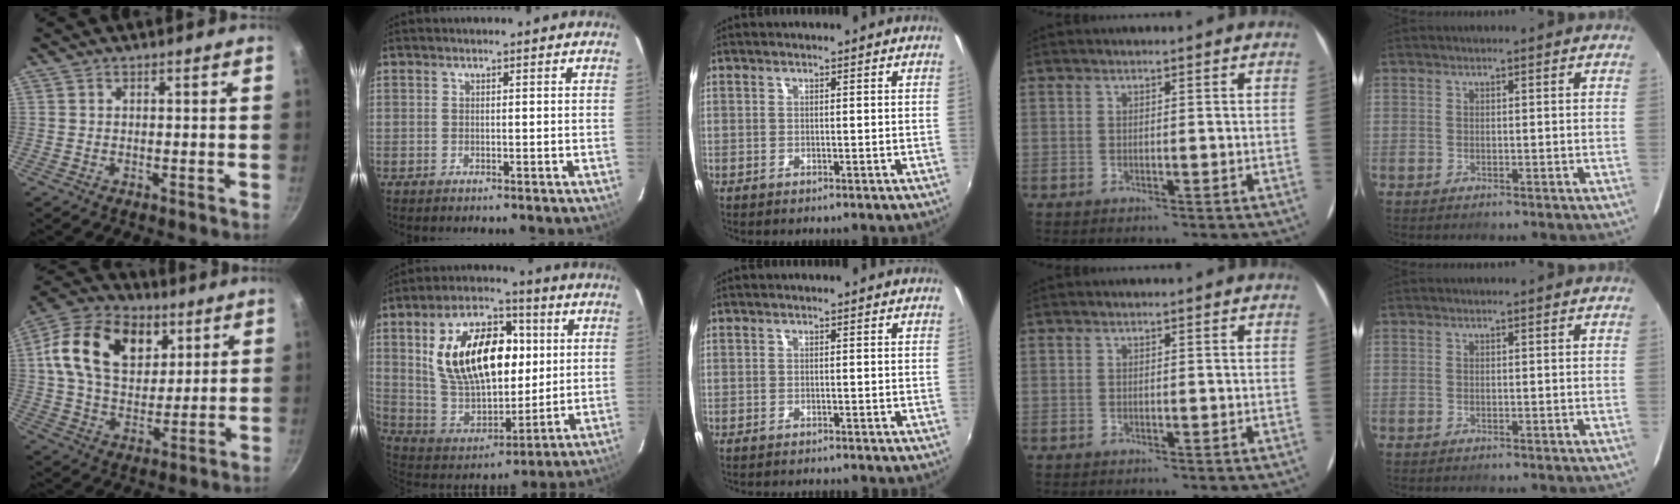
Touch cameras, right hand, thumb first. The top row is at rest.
{"thumb": {"total": 19.6, "force": [6.8, 13.3, 12.6], "torque": [-0.196, -0.008, 0.108]}, "index": {"total": 22.3, "force": [5.0, 12.8, 17.5], "torque": [-0.322, 0.022, 0.104]}, "middle": {"total": 2.1, "force": [-2.0, 0.2, 0.5], "torque": [-0.020, -0.014, -0.033]}}